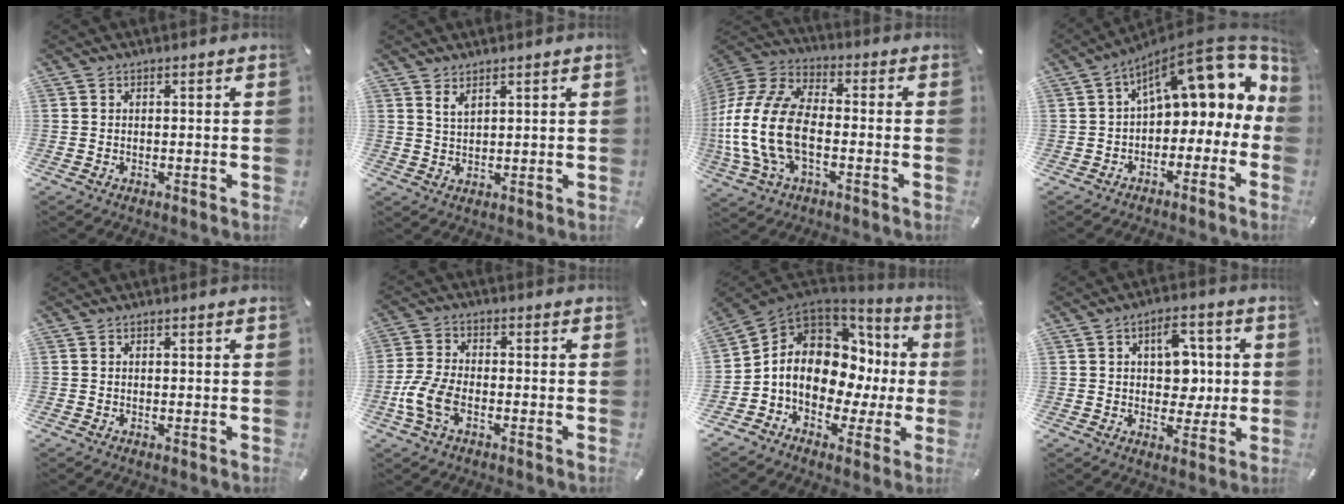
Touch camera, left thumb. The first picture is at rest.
{"total": 2.6, "force": [2.0, 0.9, 1.3], "torque": [-0.029, -0.004, 0.039]}
{"total": 17.6, "force": [-3.6, 10.6, 13.6], "torque": [-0.299, 0.008, -0.065]}
{"total": 16.1, "force": [6.6, 8.4, 12.0], "torque": [-0.165, -0.043, 0.109]}
{"total": 0.0}
{"total": 7.5, "force": [-3.0, 4.2, 5.5], "torque": [-0.125, 0.002, -0.055]}
{"total": 13.3, "force": [0.1, 10.5, 8.1], "torque": [-0.140, -0.018, -0.001]}
{"total": 9.3, "force": [1.5, 6.9, 6.1], "torque": [-0.071, 0.001, 0.020]}